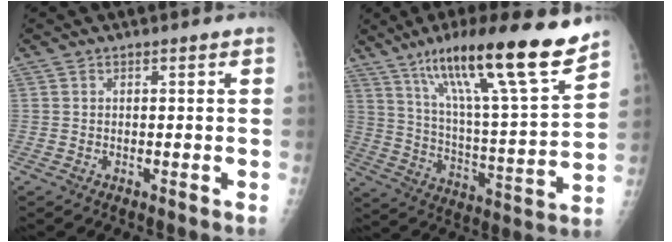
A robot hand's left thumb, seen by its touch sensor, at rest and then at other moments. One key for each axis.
{"total": 23.5, "fx": 16.1, "fy": 2.7, "fz": 16.9, "tx": -0.254, "ty": -0.062, "tz": 0.269}